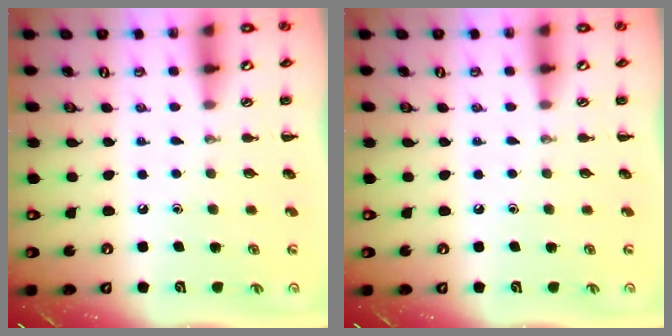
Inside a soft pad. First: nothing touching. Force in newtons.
{"total": 0.0}